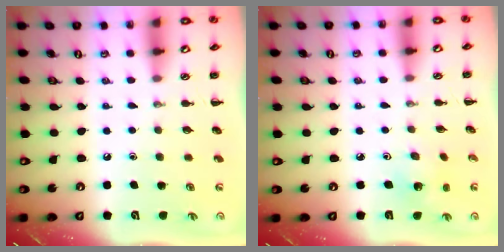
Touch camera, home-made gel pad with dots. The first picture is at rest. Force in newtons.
{"total": 1.8, "press": 1.6, "slide": 0.7}